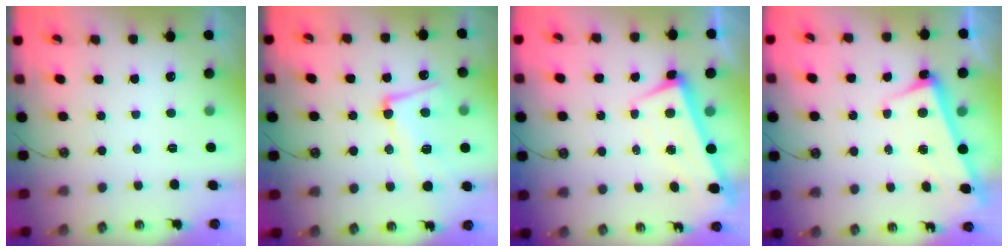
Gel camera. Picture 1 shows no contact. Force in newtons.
{"total": 6.2, "press": 6.0, "slide": 1.6}
{"total": 1.6, "press": 0.5, "slide": 1.5}
{"total": 2.6, "press": 2.4, "slide": 1.0}